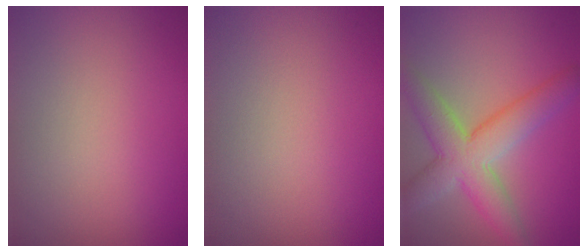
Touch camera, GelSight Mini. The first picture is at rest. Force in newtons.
{"total": 0.0}
{"total": 6.5, "press": 6.4, "slide": 0.3}